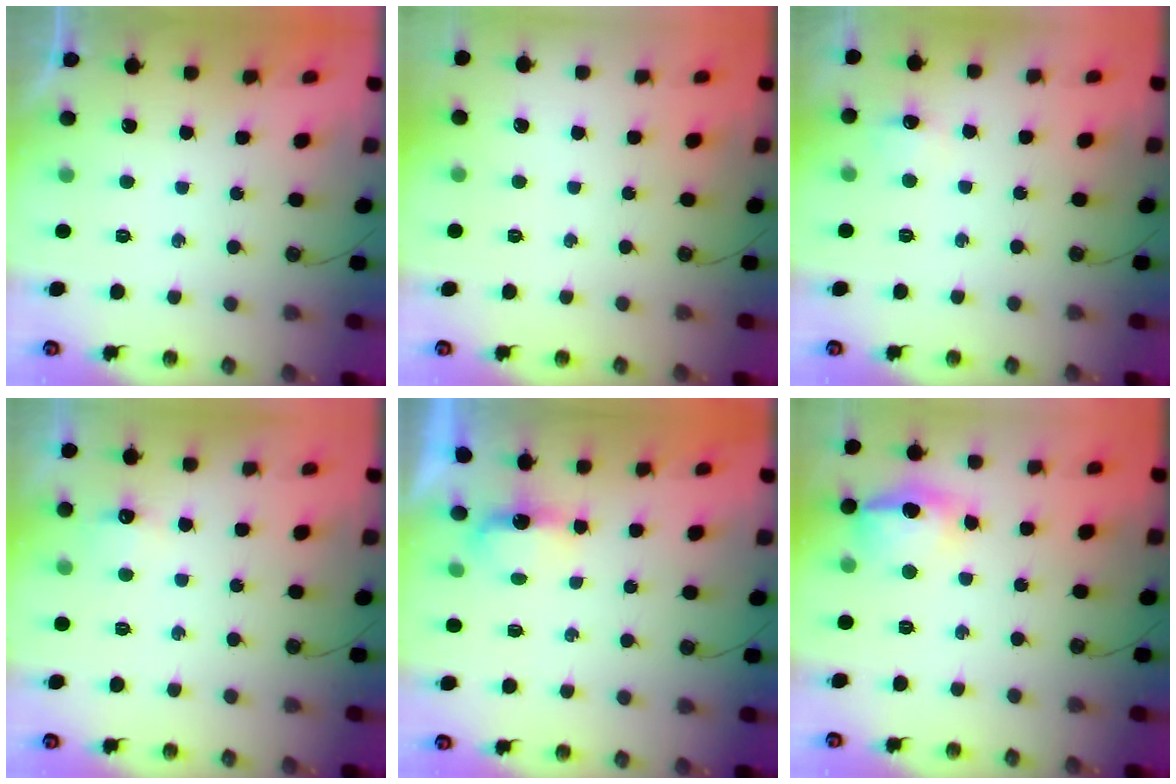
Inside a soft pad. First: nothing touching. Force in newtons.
{"total": 0.0}
{"total": 6.0, "press": 6.0, "slide": 0.8}
{"total": 4.3, "press": 4.3, "slide": 0.7}
{"total": 3.4, "press": 3.4, "slide": 0.5}
{"total": 14.0, "press": 13.9, "slide": 1.5}